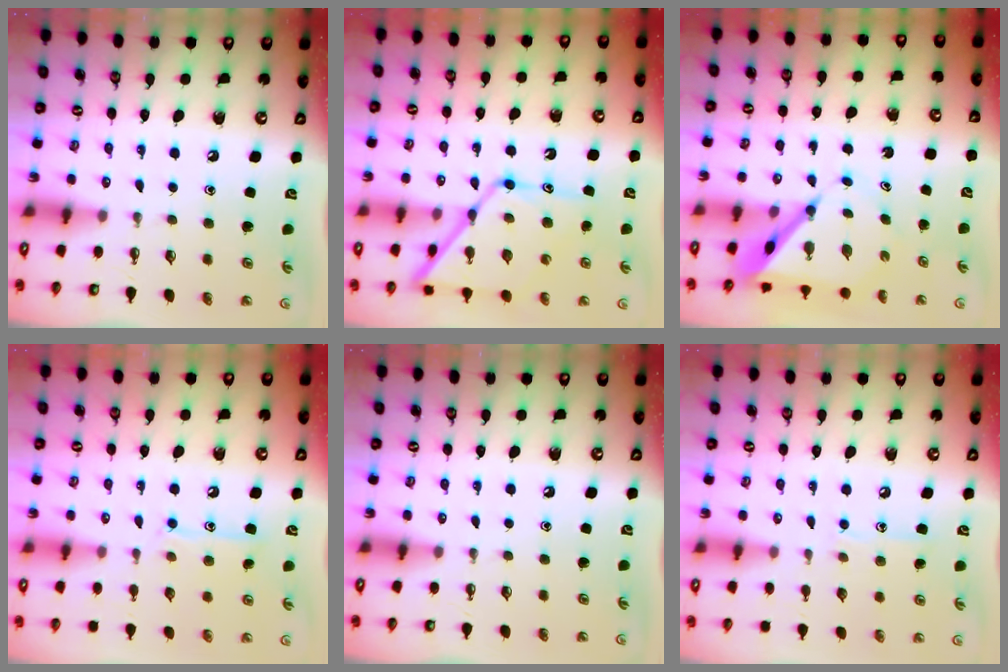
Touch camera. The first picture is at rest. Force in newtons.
{"total": 14.6, "press": 14.6, "slide": 1.0}
{"total": 7.0, "press": 7.0, "slide": 0.6}
{"total": 9.7, "press": 9.7, "slide": 0.7}
{"total": 0.0}
{"total": 7.0, "press": 6.9, "slide": 0.6}